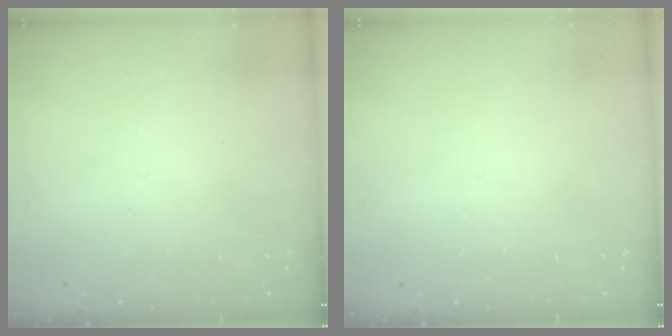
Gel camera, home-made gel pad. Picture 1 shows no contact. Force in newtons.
{"total": 0.0}